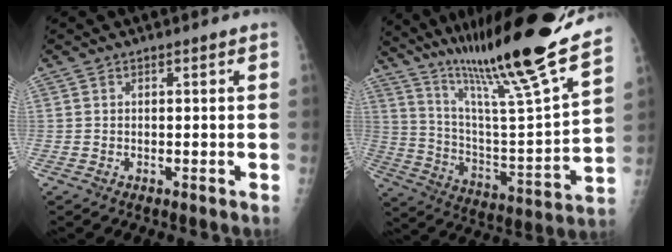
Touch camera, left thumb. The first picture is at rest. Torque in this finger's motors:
{"motor_torque": [1.44, -0.68, 1.33, -1.42, 0.11]}